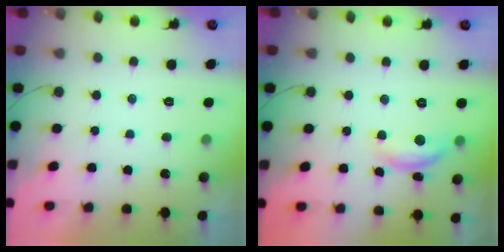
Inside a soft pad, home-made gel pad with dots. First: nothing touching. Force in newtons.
{"total": 9.6, "press": 9.6, "slide": 0.4}